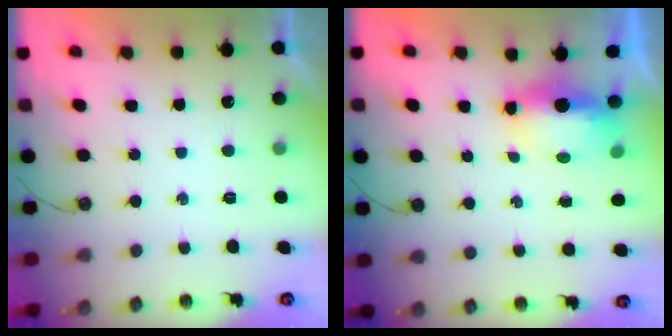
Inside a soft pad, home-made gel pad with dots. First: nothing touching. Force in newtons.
{"total": 6.9, "press": 6.8, "slide": 1.3}